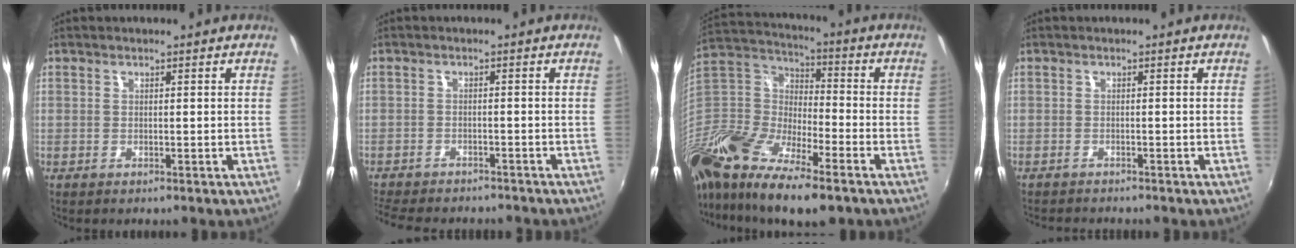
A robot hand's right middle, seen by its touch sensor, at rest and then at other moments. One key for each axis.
{"total": 10.5, "fx": -9.3, "fy": 3.2, "fz": 3.9, "tx": -0.101, "ty": -0.024, "tz": -0.142}
{"total": 24.8, "fx": -15.9, "fy": 9.4, "fz": 16.5, "tx": -0.357, "ty": -0.038, "tz": -0.297}
{"total": 2.8, "fx": -2.7, "fy": 0.4, "fz": 0.6, "tx": -0.023, "ty": -0.016, "tz": -0.046}